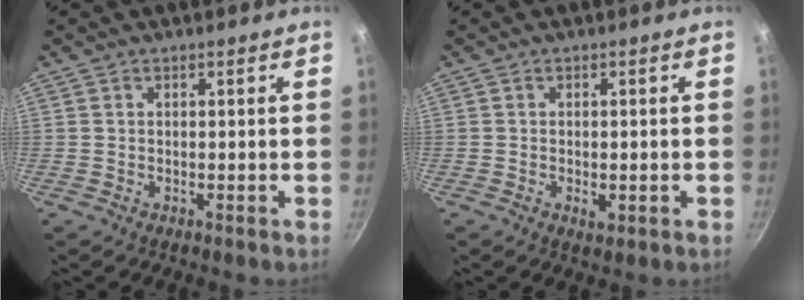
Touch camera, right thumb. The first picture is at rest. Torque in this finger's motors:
{"motor_torque": [-0.53, -0.07, -0.33, 0.41, 0.08]}